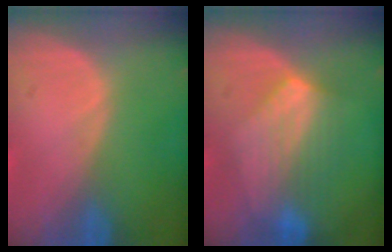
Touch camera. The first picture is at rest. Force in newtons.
{"total": 7.0, "press": 6.7, "slide": 1.8}